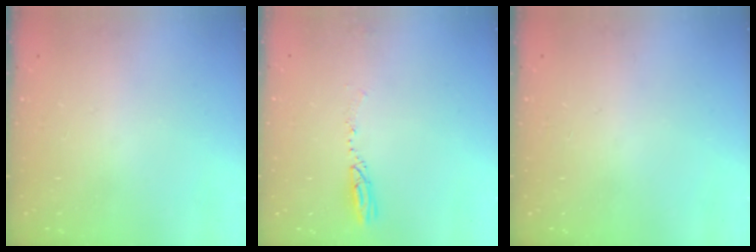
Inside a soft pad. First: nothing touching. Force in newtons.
{"total": 3.5, "press": 3.4, "slide": 0.7}
{"total": 0.0}